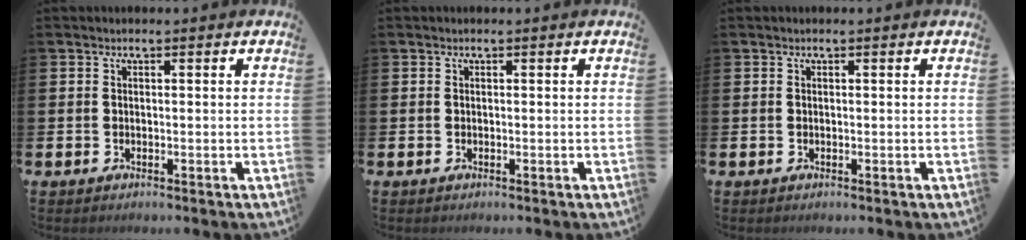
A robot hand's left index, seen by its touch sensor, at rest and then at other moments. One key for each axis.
{"total": 0.0}
{"total": 0.0}